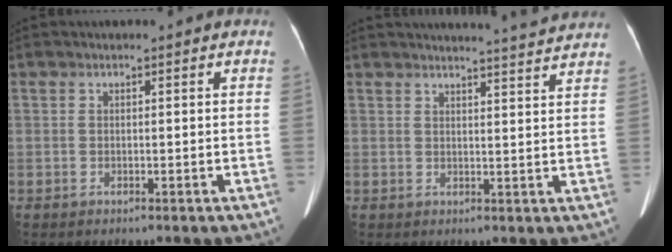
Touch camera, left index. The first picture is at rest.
{"total": 8.3, "force": [8.0, -1.1, 2.1], "torque": [-0.032, -0.004, 0.088]}